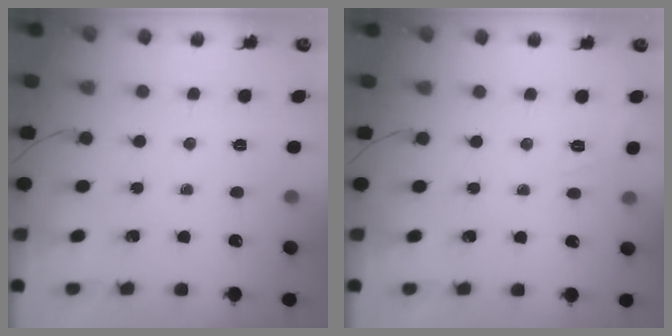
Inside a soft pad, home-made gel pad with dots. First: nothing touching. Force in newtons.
{"total": 8.8, "press": 8.6, "slide": 1.8}